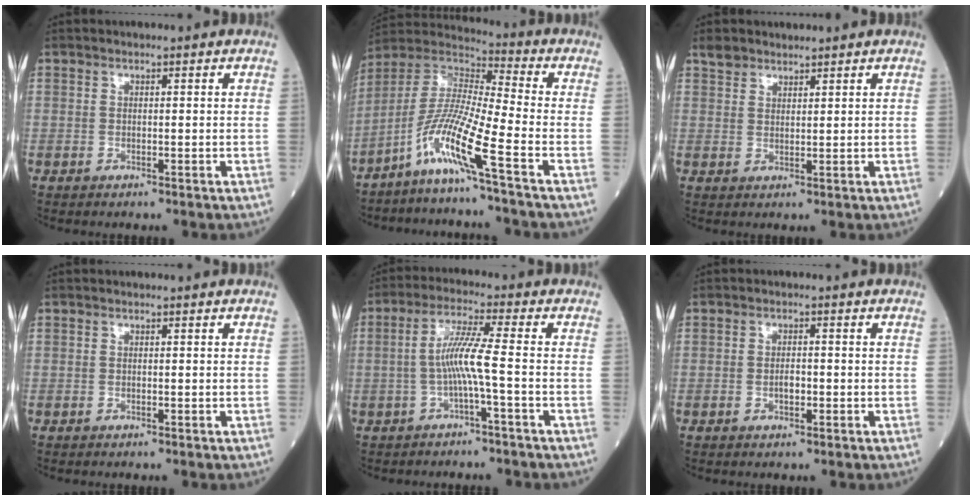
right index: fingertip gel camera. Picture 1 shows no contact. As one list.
[{"total": 11.0, "force": [-6.2, -1.4, 9.0], "torque": [-0.188, -0.004, -0.131]}, {"total": 2.6, "force": [2.3, 1.2, 0.3], "torque": [-0.011, 0.013, 0.045]}, {"total": 0.0}, {"total": 6.0, "force": [-1.5, -0.8, 5.8], "torque": [-0.116, 0.012, -0.027]}, {"total": 2.0, "force": [-0.5, 0.9, 1.7], "torque": [-0.028, 0.003, -0.008]}]